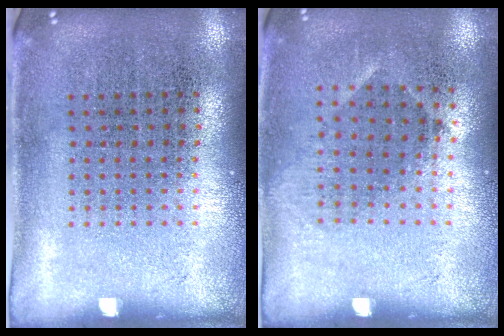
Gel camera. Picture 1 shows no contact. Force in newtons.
{"total": 0.9, "press": 0.7, "slide": 0.6}